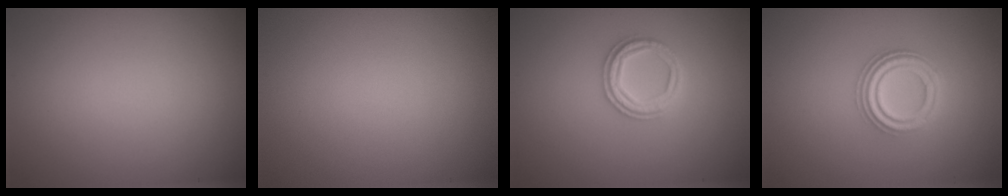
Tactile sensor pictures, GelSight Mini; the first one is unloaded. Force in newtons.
{"total": 0.0}
{"total": 2.4, "press": 2.4, "slide": 0.4}
{"total": 3.7, "press": 3.0, "slide": 2.1}